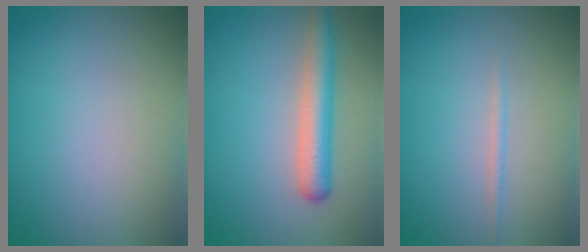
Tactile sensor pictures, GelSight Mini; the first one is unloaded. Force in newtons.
{"total": 3.5, "press": 3.5, "slide": 0.1}
{"total": 0.7, "press": 0.7, "slide": 0.1}